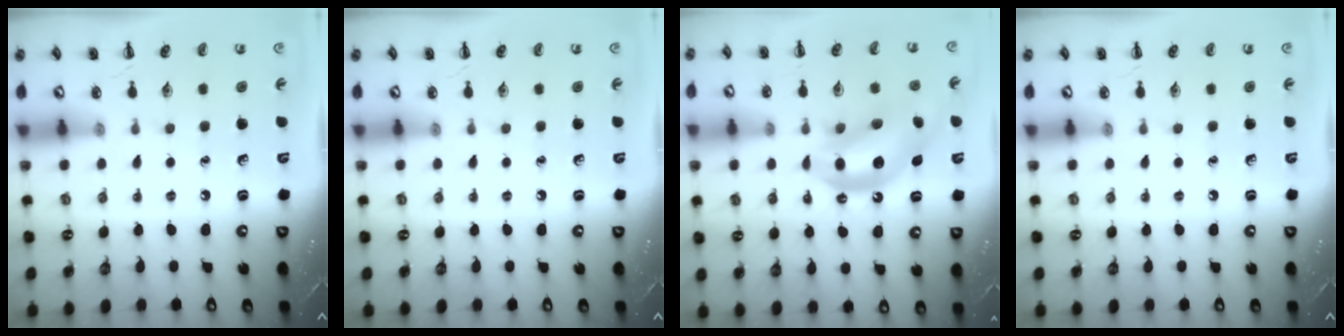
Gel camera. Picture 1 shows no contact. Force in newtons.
{"total": 0.0}
{"total": 13.4, "press": 12.9, "slide": 3.7}
{"total": 0.0}